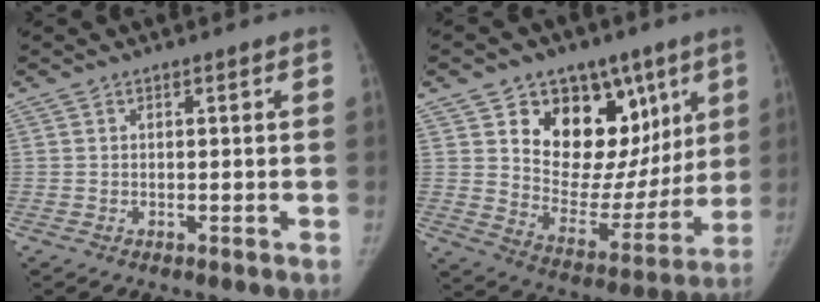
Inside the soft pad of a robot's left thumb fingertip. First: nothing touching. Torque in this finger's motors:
{"motor_torque": [1.52, 1.59, 0.01, -0.08, 0.04]}